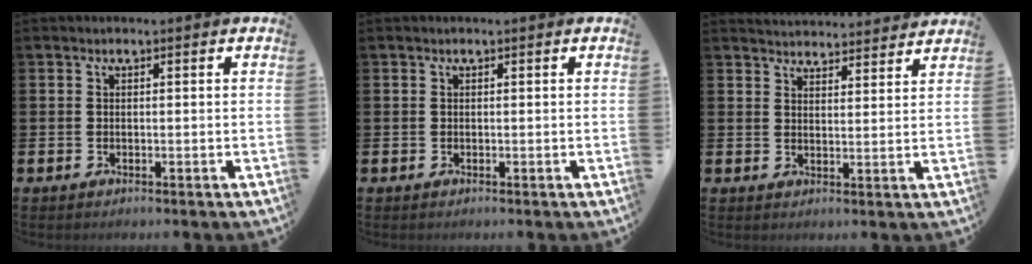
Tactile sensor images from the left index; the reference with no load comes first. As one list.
[{"total": 0.0}, {"total": 4.1, "force": [4.1, 0.4, -0.2], "torque": [-0.003, -0.029, 0.073]}]